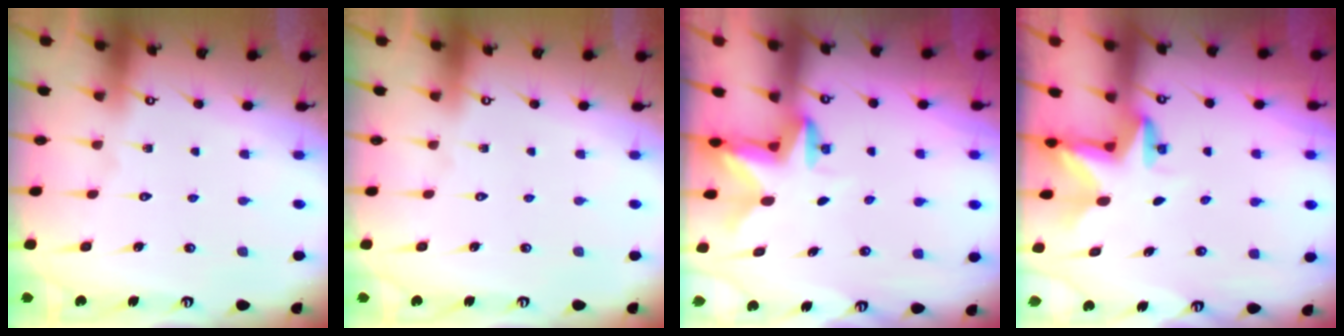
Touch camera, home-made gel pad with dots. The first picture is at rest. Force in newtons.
{"total": 0.0}
{"total": 2.7, "press": 2.7, "slide": 0.5}
{"total": 2.9, "press": 2.9, "slide": 0.2}